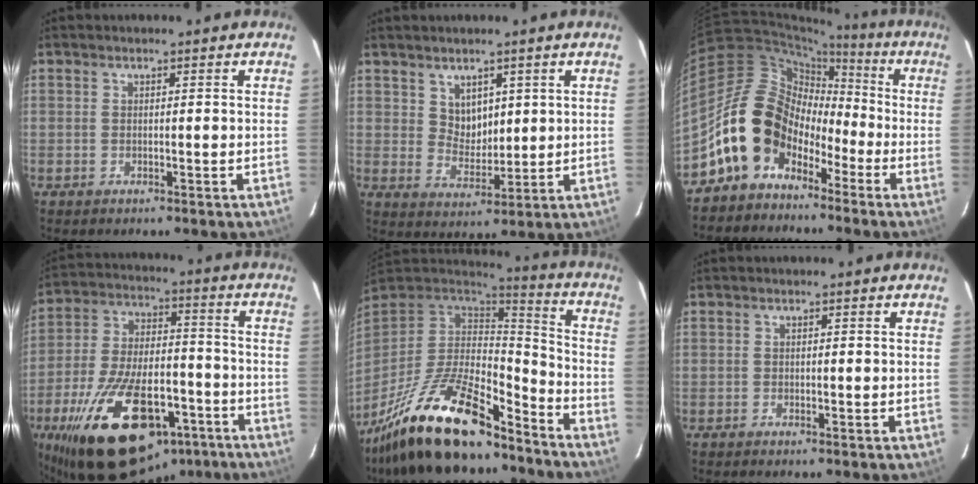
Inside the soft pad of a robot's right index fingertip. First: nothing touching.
{"total": 5.1, "force": [2.6, 3.8, 2.1], "torque": [-0.028, 0.001, 0.056]}
{"total": 12.8, "force": [-6.4, 9.8, 5.3], "torque": [-0.105, 0.032, -0.117]}
{"total": 27.4, "force": [-15.9, 13.2, 18.0], "torque": [-0.332, -0.005, -0.236]}
{"total": 24.1, "force": [-17.1, 8.1, 14.9], "torque": [-0.291, -0.027, -0.287]}
{"total": 0.6, "force": [-0.5, 0.1, 0.2], "torque": [-0.004, -0.001, -0.010]}